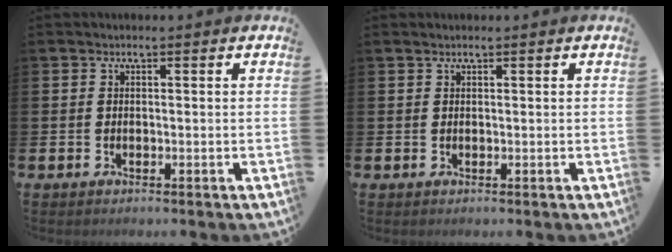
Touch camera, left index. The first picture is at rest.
{"total": 0.7, "force": [0.6, 0.1, 0.3], "torque": [-0.004, 0.002, 0.010]}